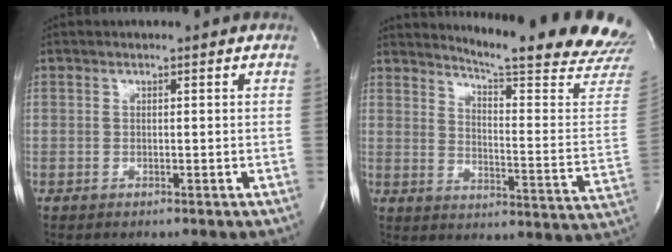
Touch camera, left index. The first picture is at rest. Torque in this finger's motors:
{"motor_torque": [0.19, -0.29, 0.29, 0.06]}